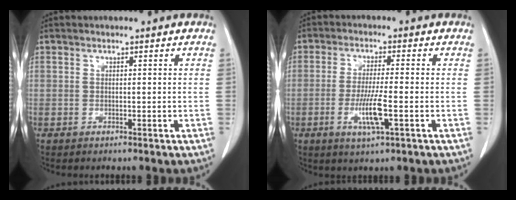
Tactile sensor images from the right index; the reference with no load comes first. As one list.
[{"total": 6.4, "force": [-1.9, 0.3, 6.1], "torque": [-0.120, -0.013, -0.035]}]